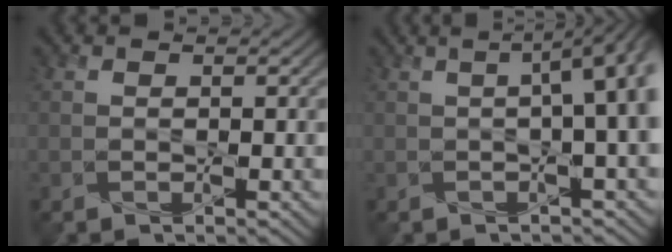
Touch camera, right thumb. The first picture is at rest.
{"total": 10.3, "force": [0.6, 3.2, 9.7], "torque": [-0.130, 0.019, -0.001]}